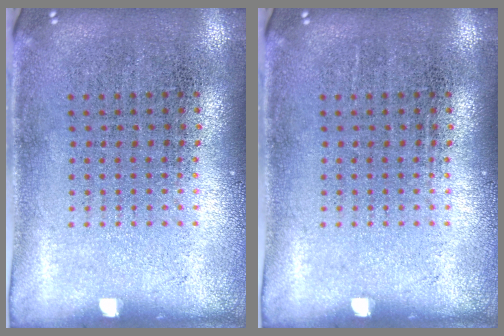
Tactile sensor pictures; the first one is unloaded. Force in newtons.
{"total": 0.0}